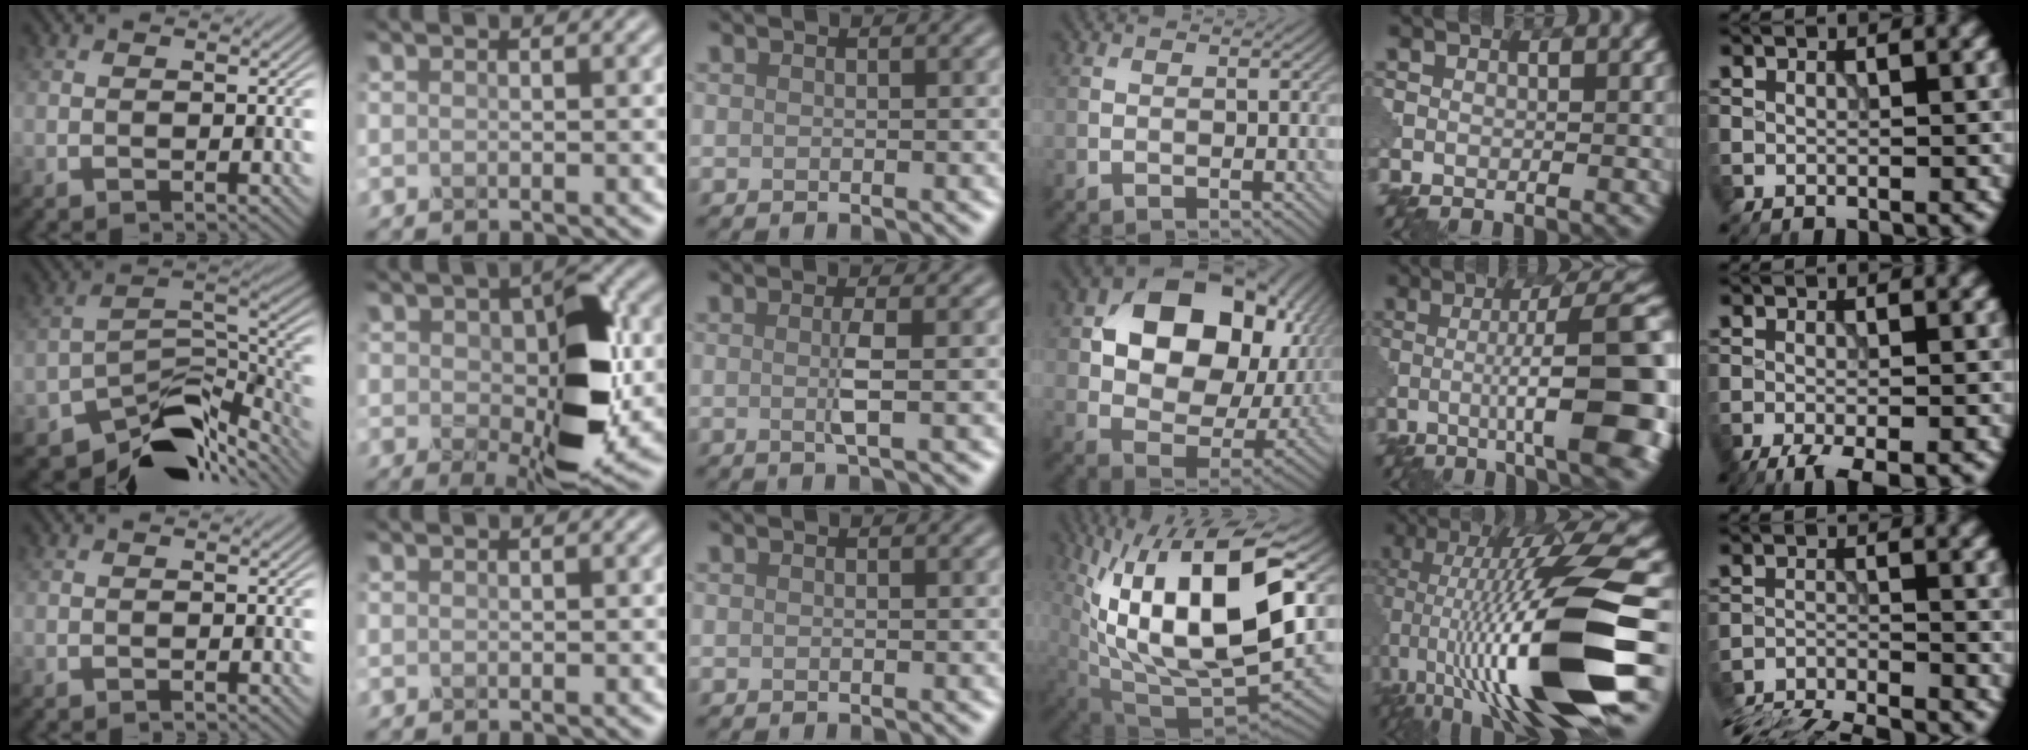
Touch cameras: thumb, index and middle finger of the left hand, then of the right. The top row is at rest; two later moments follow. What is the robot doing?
{"motion": "disassemble", "object": "pitcher"}